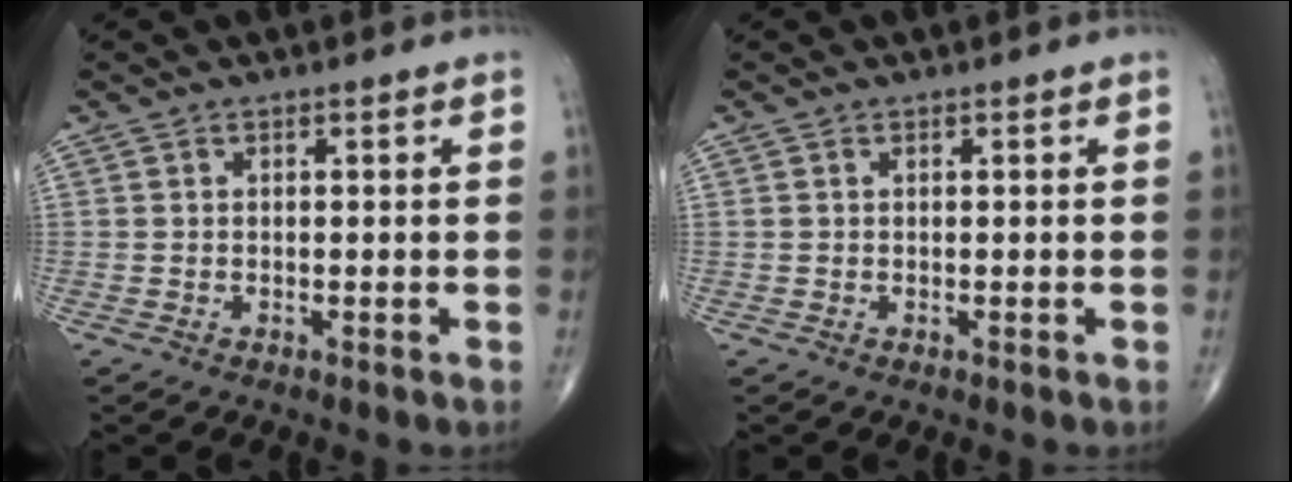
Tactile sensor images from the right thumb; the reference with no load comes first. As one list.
[{"total": 0.0}]